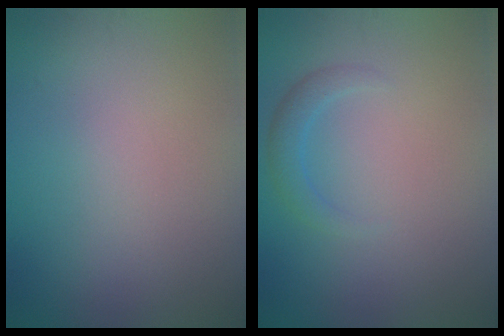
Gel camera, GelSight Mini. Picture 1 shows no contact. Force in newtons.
{"total": 1.5, "press": 1.5, "slide": 0.1}